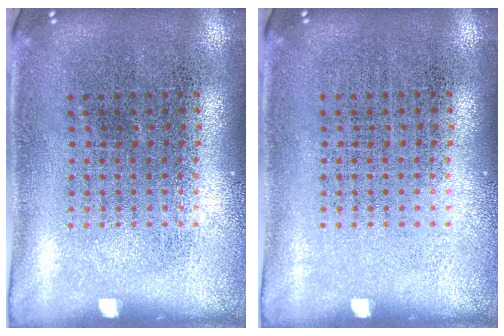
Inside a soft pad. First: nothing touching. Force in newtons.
{"total": 0.0}